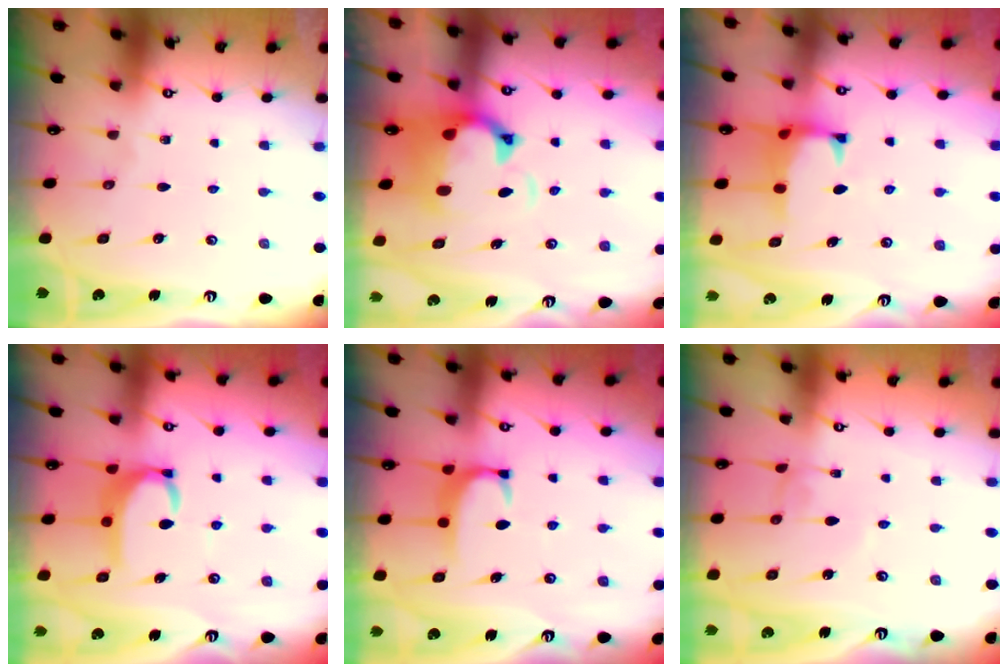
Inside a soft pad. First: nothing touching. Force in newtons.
{"total": 3.2, "press": 2.9, "slide": 1.3}
{"total": 1.0, "press": 0.7, "slide": 0.8}
{"total": 5.4, "press": 5.3, "slide": 0.7}
{"total": 1.8, "press": 1.7, "slide": 0.4}
{"total": 1.1, "press": 1.1, "slide": 0.2}